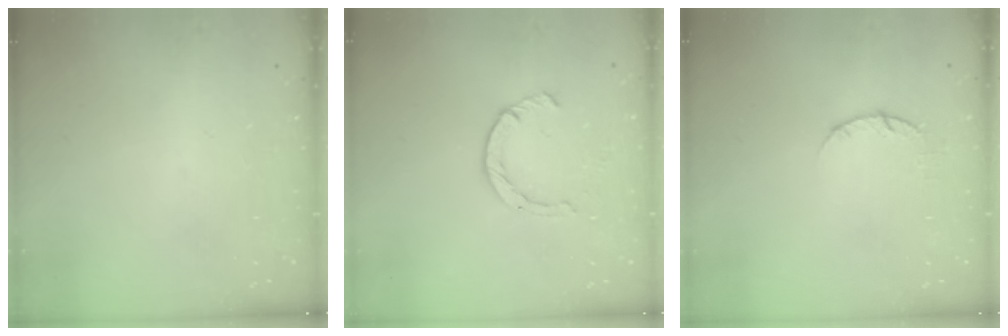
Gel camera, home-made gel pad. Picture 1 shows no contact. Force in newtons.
{"total": 2.4, "press": 2.4, "slide": 0.2}
{"total": 3.7, "press": 3.7, "slide": 0.6}